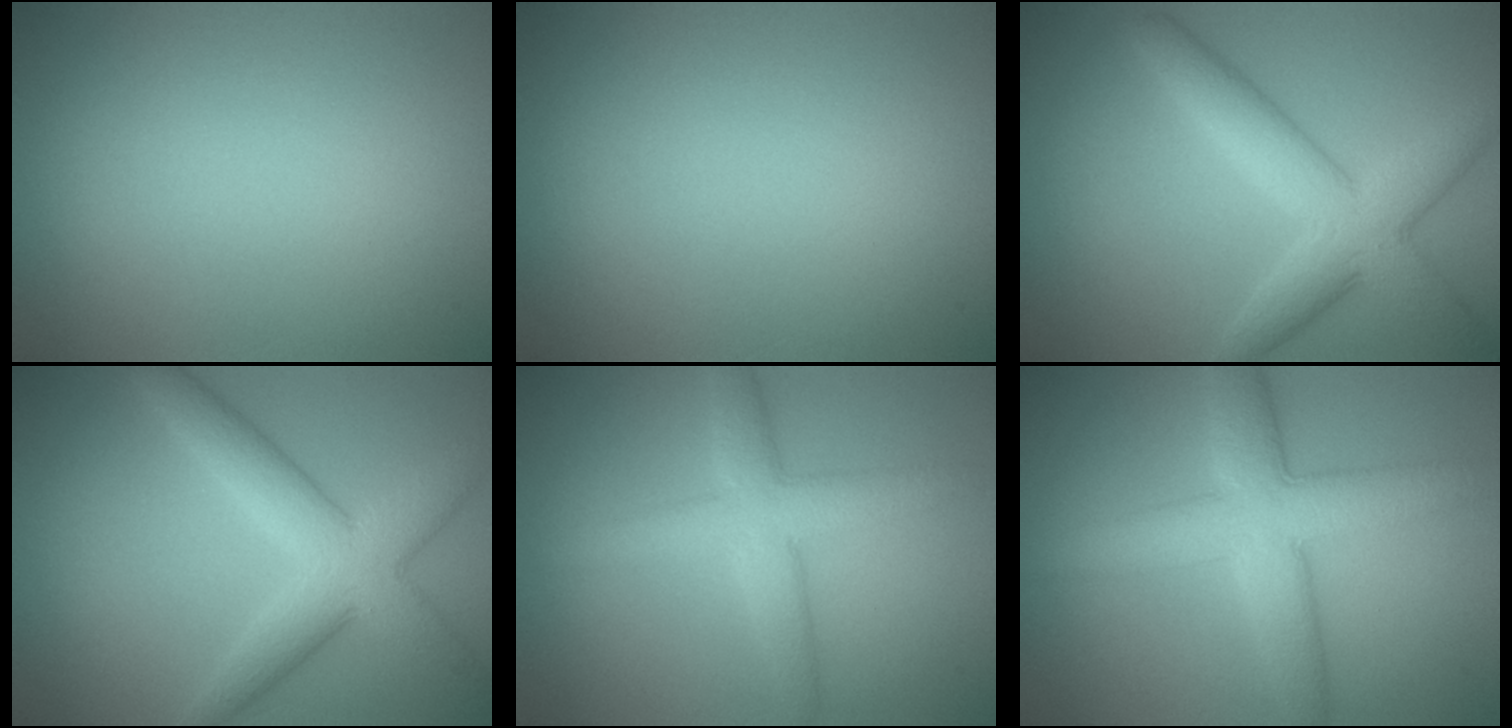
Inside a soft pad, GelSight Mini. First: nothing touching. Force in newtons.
{"total": 0.0}
{"total": 5.8, "press": 5.8, "slide": 0.3}
{"total": 5.9, "press": 5.9, "slide": 0.1}
{"total": 4.1, "press": 4.1, "slide": 0.1}
{"total": 6.9, "press": 6.9, "slide": 0.4}